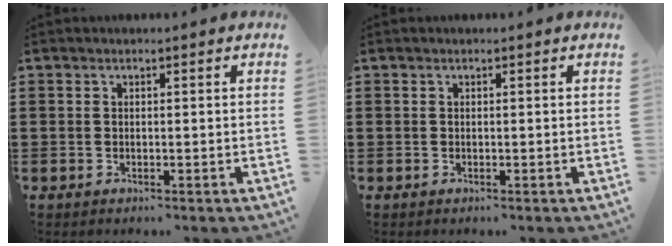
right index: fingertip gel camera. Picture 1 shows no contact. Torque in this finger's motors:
{"motor_torque": [0.00, 0.00, 0.00, 0.00]}